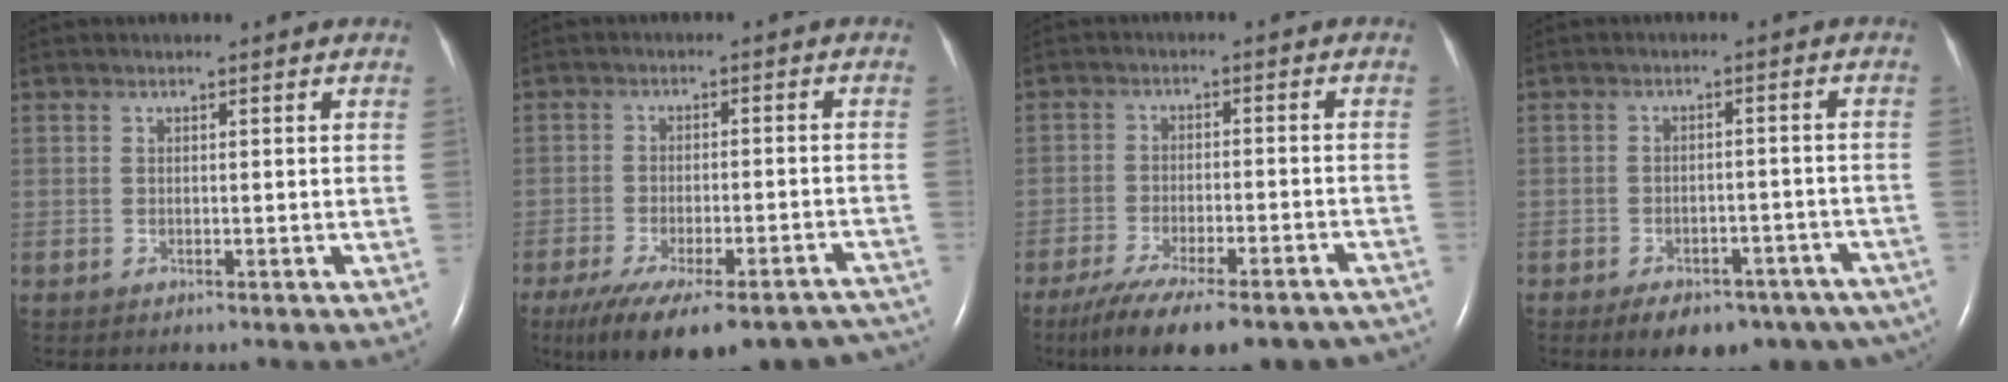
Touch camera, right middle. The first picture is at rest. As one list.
[{"total": 23.2, "force": [-19.0, 6.6, 11.5], "torque": [-0.148, -0.012, -0.247]}, {"total": 21.0, "force": [-17.5, 4.7, 10.7], "torque": [-0.141, -0.016, -0.237]}, {"total": 15.4, "force": [-11.3, 7.5, 7.2], "torque": [-0.086, 0.013, -0.130]}]